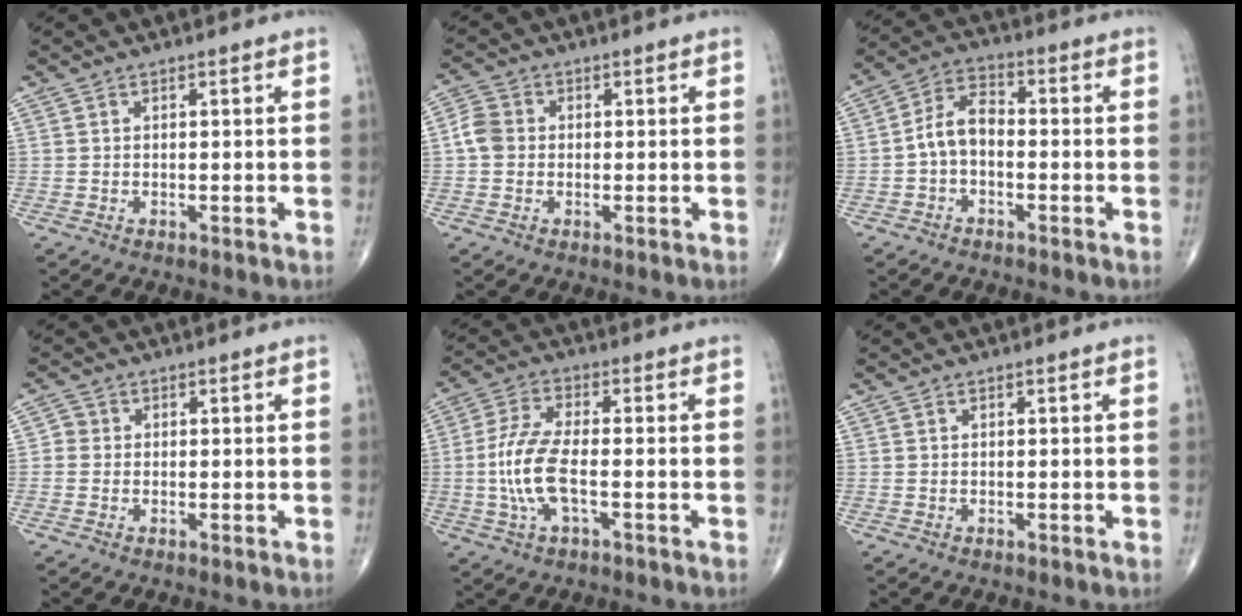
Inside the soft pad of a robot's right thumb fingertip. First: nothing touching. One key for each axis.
{"total": 4.1, "fx": -0.2, "fy": 3.5, "fz": 2.1, "tx": -0.035, "ty": 0.009, "tz": -0.011}
{"total": 6.6, "fx": -1.3, "fy": 4.1, "fz": 5.0, "tx": -0.084, "ty": 0.029, "tz": -0.037}
{"total": 1.8, "fx": -0.1, "fy": 1.7, "fz": 0.6, "tx": 0.002, "ty": 0.005, "tz": -0.009}
{"total": 9.5, "fx": -1.8, "fy": 3.2, "fz": 8.7, "tx": -0.199, "ty": 0.014, "tz": -0.037}
{"total": 0.0}